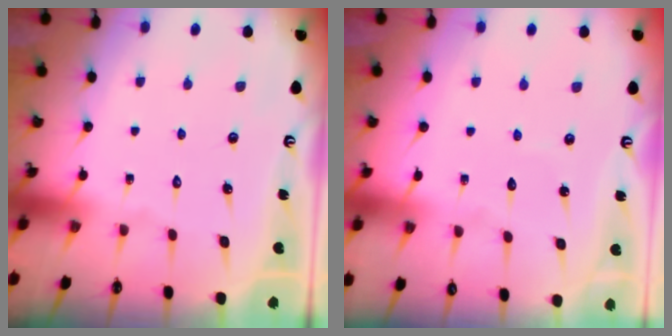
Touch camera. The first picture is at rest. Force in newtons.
{"total": 2.4, "press": 2.4, "slide": 0.2}